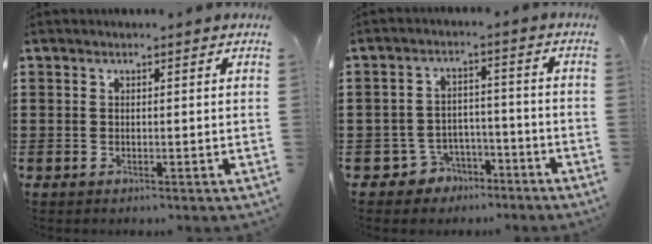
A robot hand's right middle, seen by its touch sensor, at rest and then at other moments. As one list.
[{"total": 4.5, "force": [-3.8, 2.4, 0.5], "torque": [-0.026, 0.008, -0.077]}]